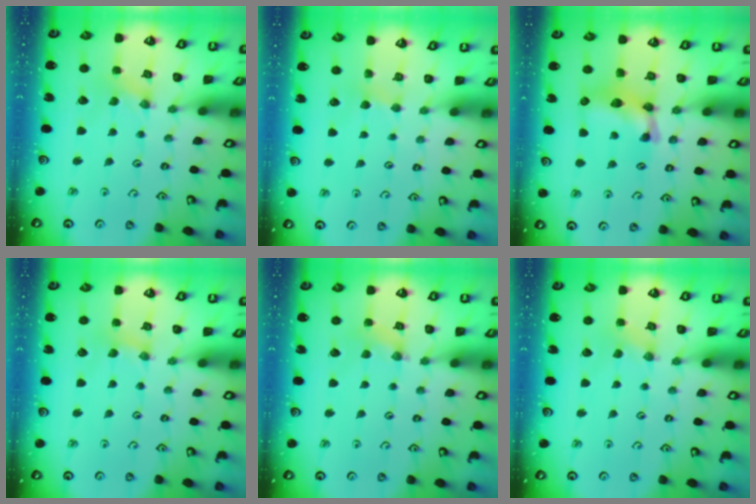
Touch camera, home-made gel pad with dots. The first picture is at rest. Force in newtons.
{"total": 2.9, "press": 2.9, "slide": 0.3}
{"total": 12.2, "press": 12.2, "slide": 0.6}
{"total": 1.6, "press": 1.6, "slide": 0.3}
{"total": 2.0, "press": 1.9, "slide": 0.3}
{"total": 0.0}